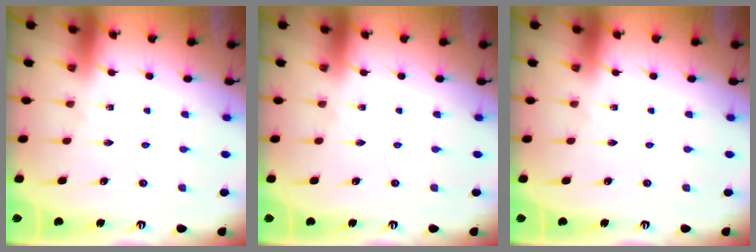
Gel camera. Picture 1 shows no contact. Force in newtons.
{"total": 0.0}
{"total": 0.0}